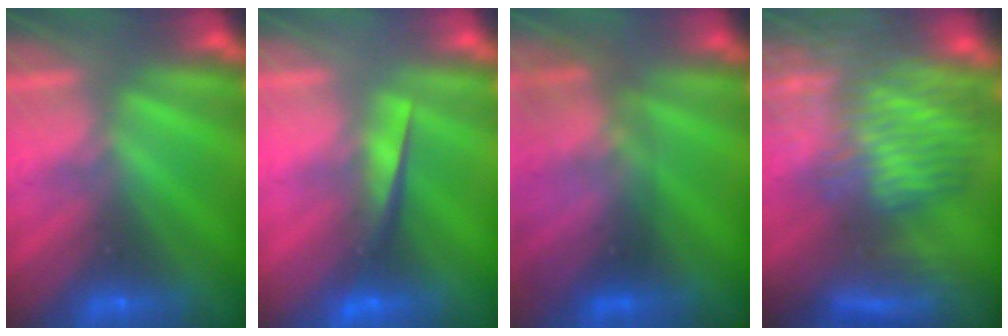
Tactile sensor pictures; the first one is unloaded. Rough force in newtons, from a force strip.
{"total": 4.4}
{"total": 2.8}
{"total": 9.0}